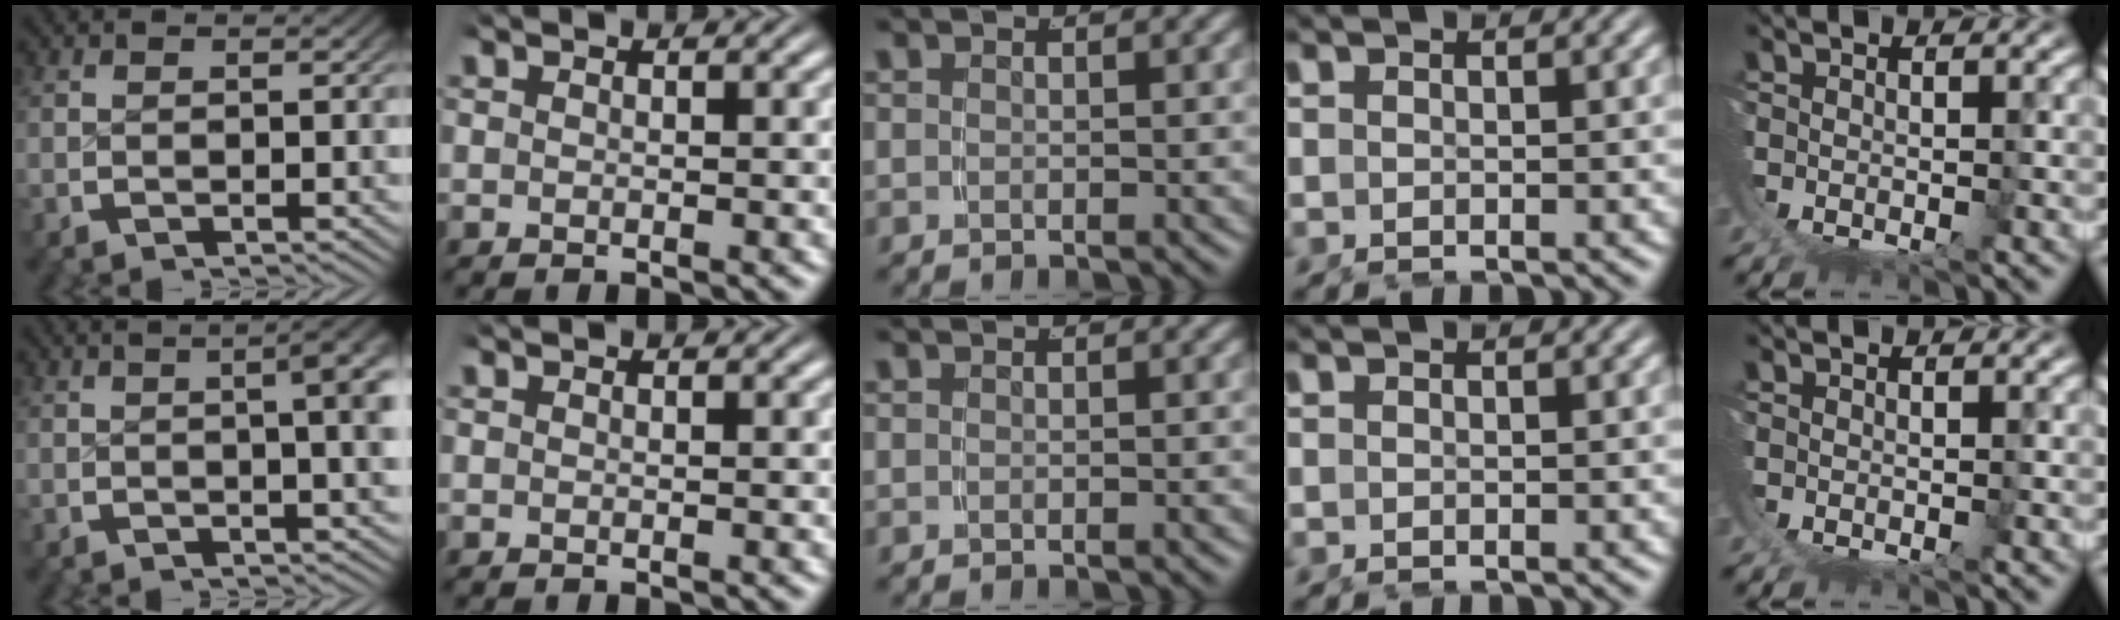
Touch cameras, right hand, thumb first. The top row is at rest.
{"thumb": {"total": 8.8, "force": [2.7, 3.9, 7.3], "torque": [-0.062, 0.031, 0.023]}}